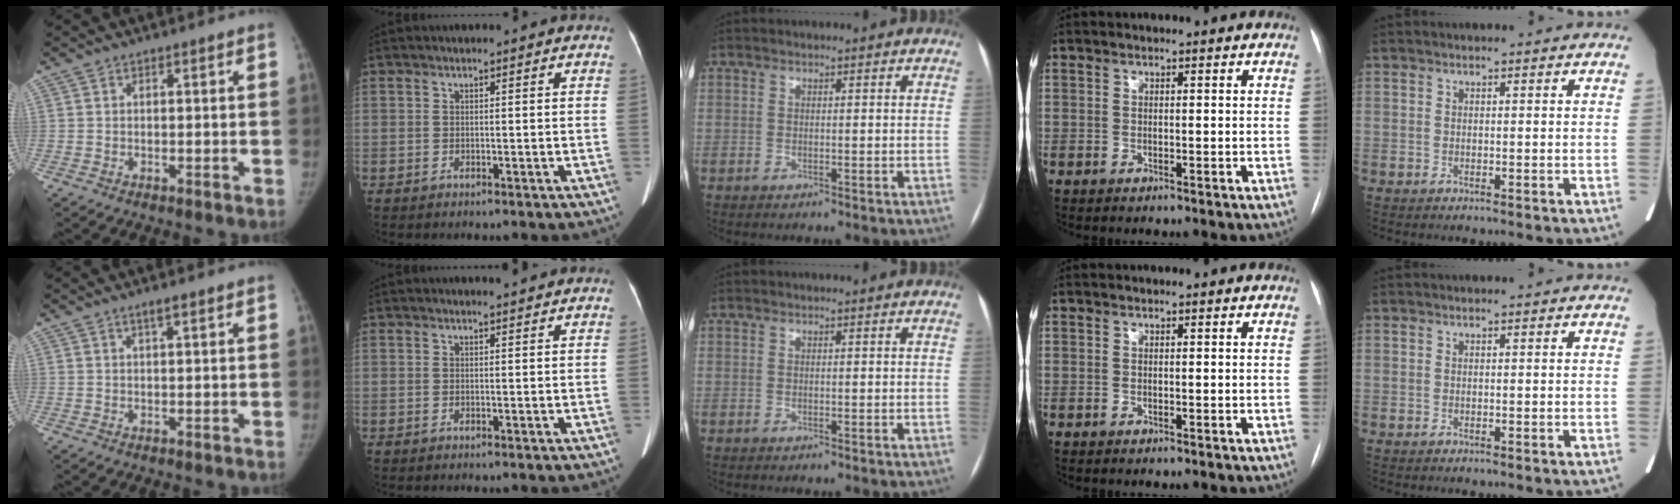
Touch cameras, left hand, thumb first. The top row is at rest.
{"thumb": {"total": 1.4, "force": [0.8, 0.1, 1.1], "torque": [-0.020, 0.000, 0.017]}, "index": {"total": 1.1, "force": [1.1, -0.1, 0.2], "torque": [-0.008, -0.001, 0.020]}}